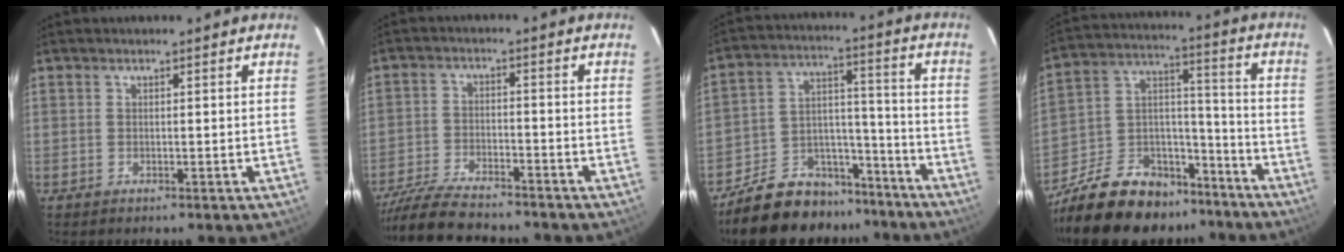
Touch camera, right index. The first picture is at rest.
{"total": 14.2, "force": [-12.5, 3.0, 5.9], "torque": [-0.143, -0.021, -0.218]}
{"total": 16.2, "force": [-13.2, 8.1, 4.8], "torque": [-0.108, 0.053, -0.190]}
{"total": 24.6, "force": [-18.7, 12.2, 10.3], "torque": [-0.225, 0.049, -0.278]}